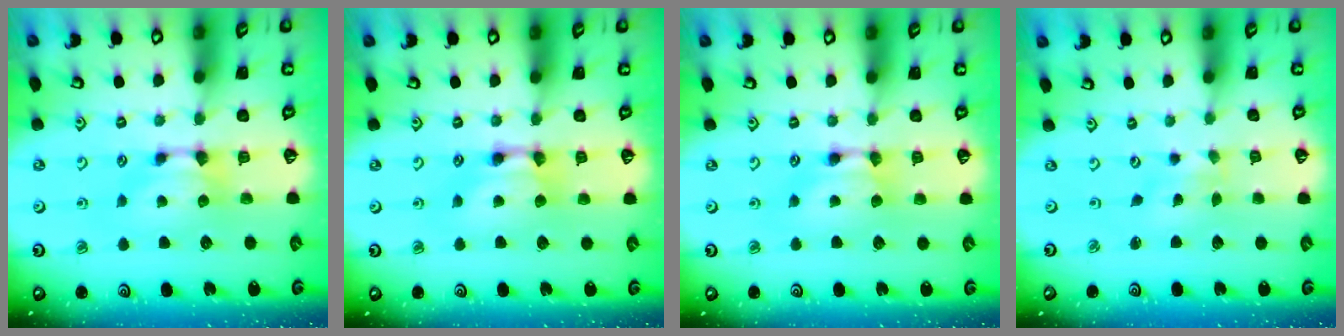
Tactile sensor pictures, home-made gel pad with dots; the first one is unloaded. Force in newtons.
{"total": 2.1, "press": 2.1, "slide": 0.1}
{"total": 1.8, "press": 1.8, "slide": 0.1}
{"total": 4.2, "press": 4.2, "slide": 0.8}